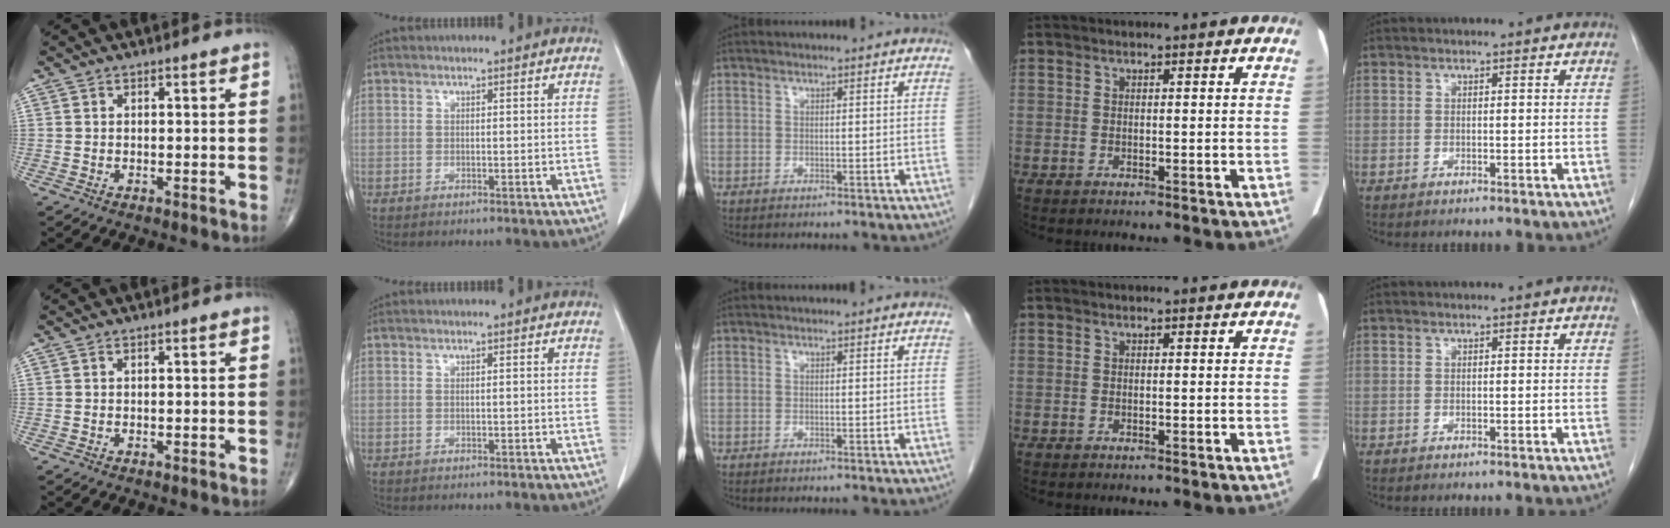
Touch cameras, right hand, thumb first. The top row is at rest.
{}